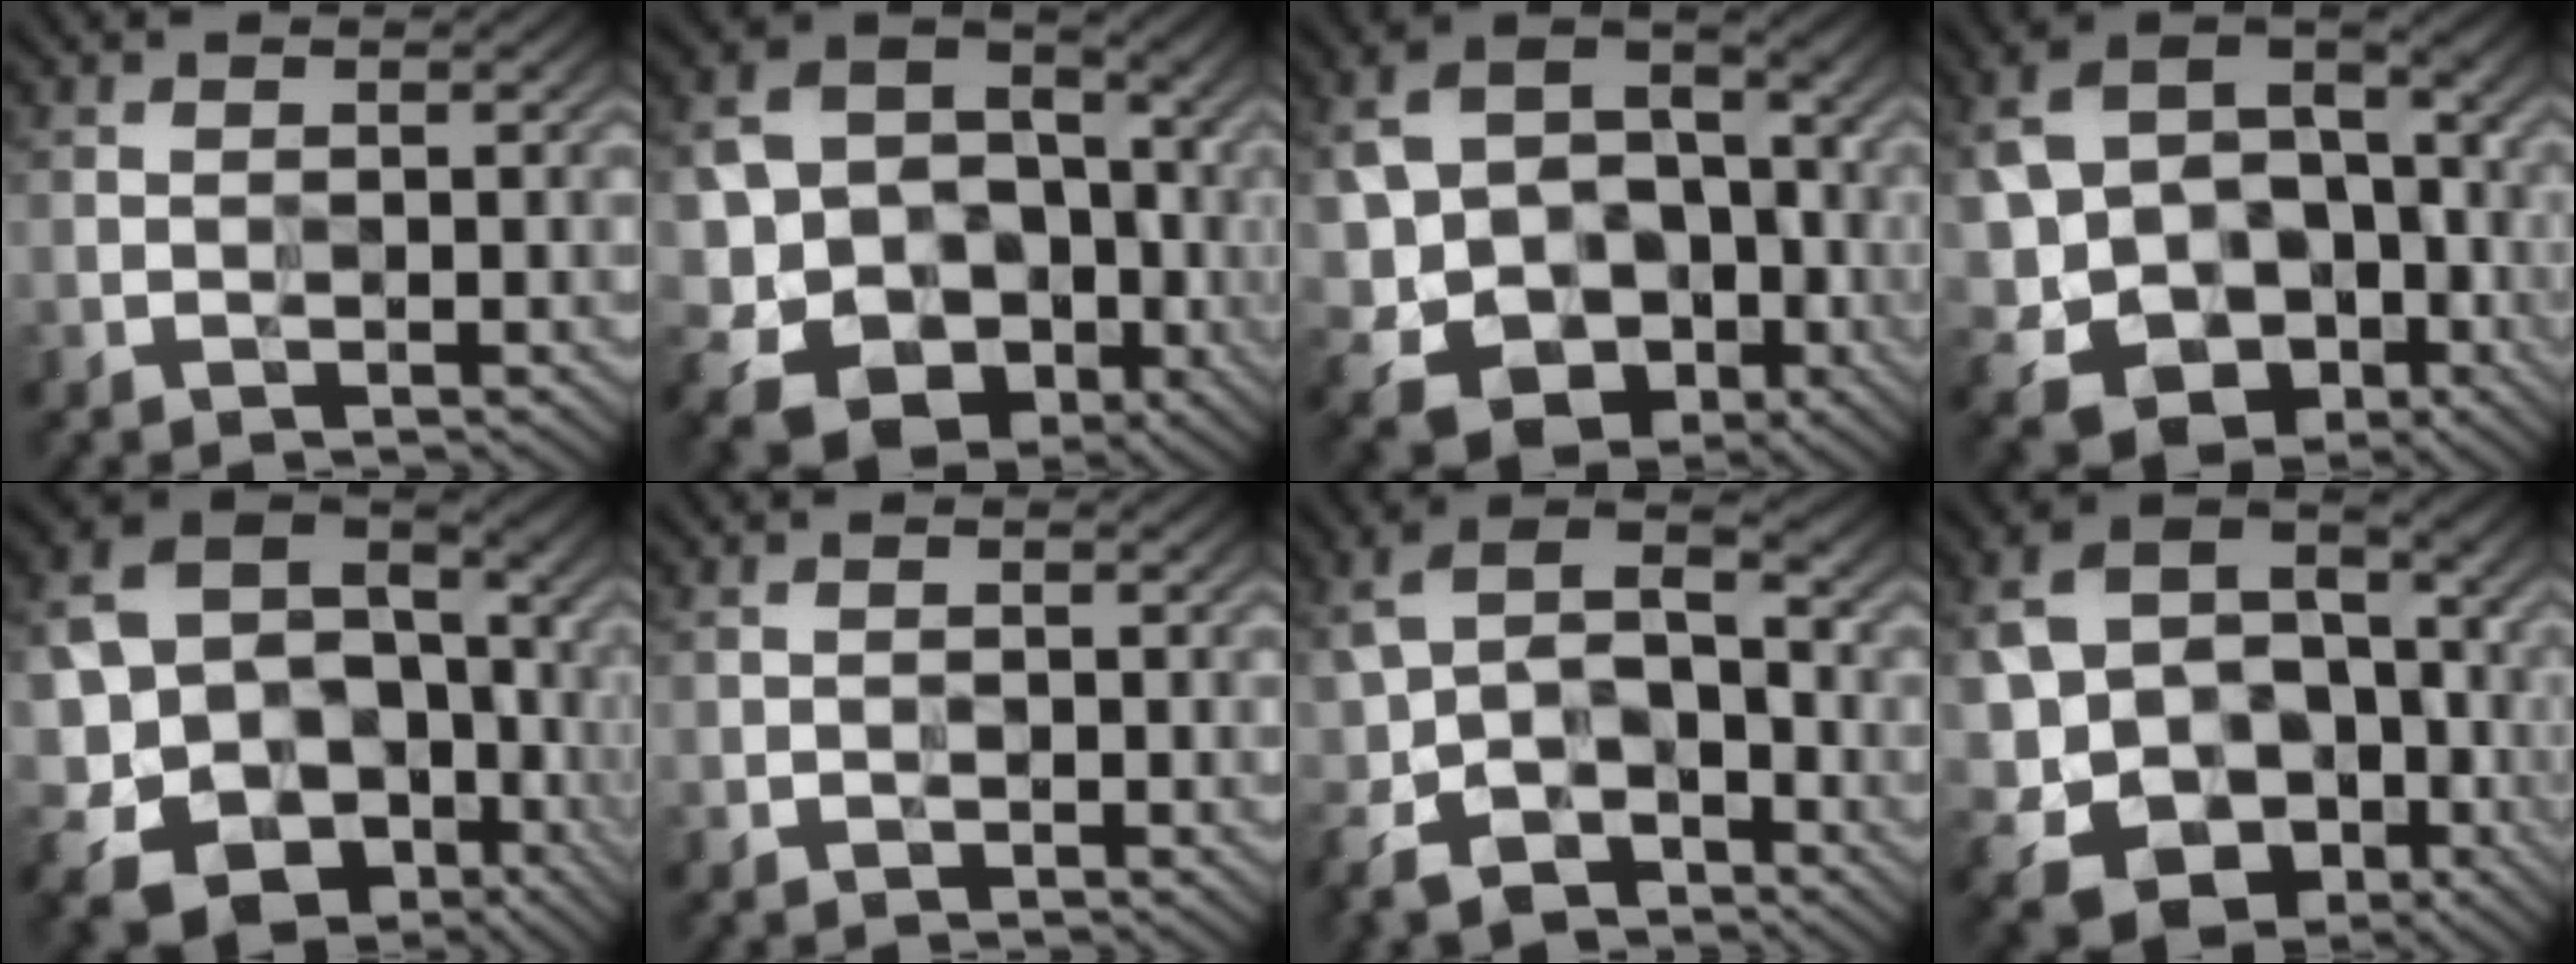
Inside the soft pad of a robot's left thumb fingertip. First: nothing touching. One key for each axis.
{"total": 15.3, "fx": -3.8, "fy": 12.5, "fz": 7.9, "tx": -0.164, "ty": -0.027, "tz": -0.080}
{"total": 14.7, "fx": -3.8, "fy": 11.4, "fz": 8.4, "tx": -0.183, "ty": -0.023, "tz": -0.062}
{"total": 16.0, "fx": -4.1, "fy": 12.4, "fz": 9.3, "tx": -0.206, "ty": -0.021, "tz": -0.060}
{"total": 18.9, "fx": -5.6, "fy": 15.2, "fz": 9.7, "tx": -0.210, "ty": -0.033, "tz": -0.072}
{"total": 0.8, "fx": -0.5, "fy": 0.5, "fz": 0.3, "tx": -0.004, "ty": -0.001, "tz": -0.010}
{"total": 12.0, "fx": -5.7, "fy": 7.6, "fz": 7.3, "tx": -0.177, "ty": -0.032, "tz": -0.106}
{"total": 16.5, "fx": -4.6, "fy": 13.1, "fz": 9.0, "tx": -0.191, "ty": -0.026, "tz": -0.073}